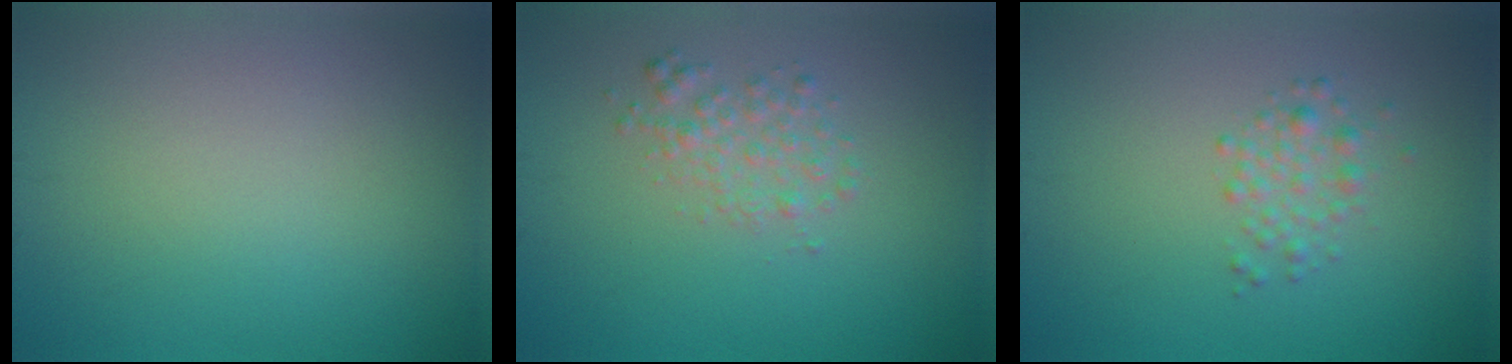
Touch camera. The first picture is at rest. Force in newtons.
{"total": 2.0, "press": 2.0, "slide": 0.1}
{"total": 1.8, "press": 1.8, "slide": 0.1}